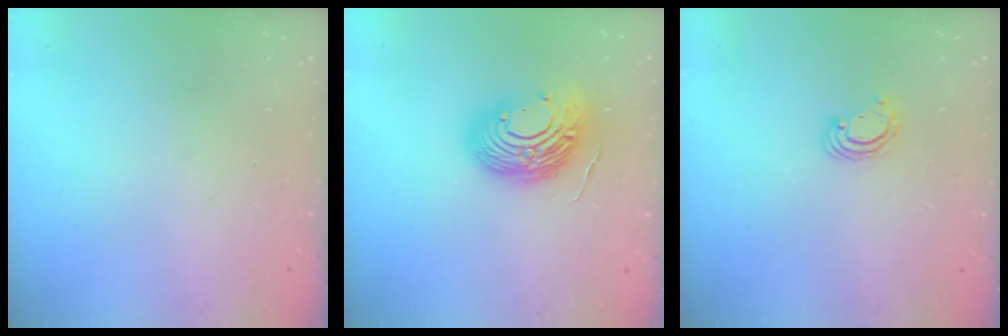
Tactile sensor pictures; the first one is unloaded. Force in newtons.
{"total": 14.0, "press": 13.8, "slide": 2.2}
{"total": 3.7, "press": 3.7, "slide": 0.3}